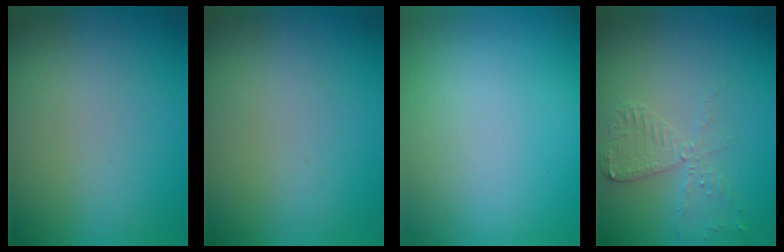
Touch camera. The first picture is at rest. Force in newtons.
{"total": 0.0}
{"total": 0.0}
{"total": 2.9, "press": 2.8, "slide": 0.6}